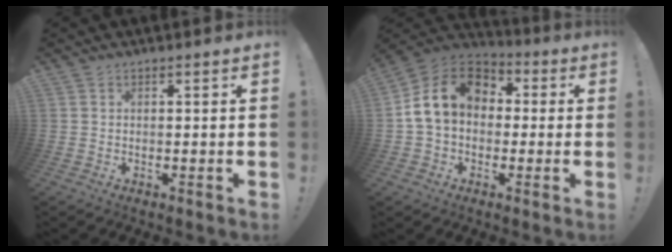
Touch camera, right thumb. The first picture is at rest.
{"total": 15.2, "force": [2.7, 11.3, 9.8], "torque": [-0.165, 0.010, 0.053]}